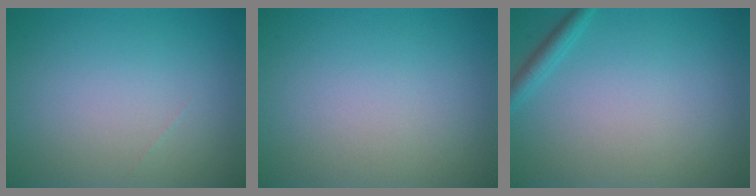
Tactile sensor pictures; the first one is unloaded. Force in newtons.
{"total": 0.0}
{"total": 1.5, "press": 1.5, "slide": 0.2}